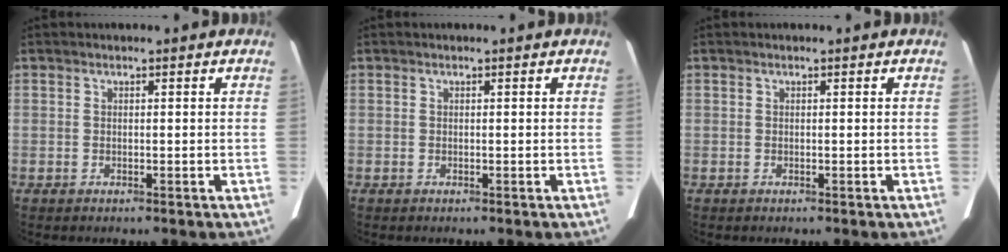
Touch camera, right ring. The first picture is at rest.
{"total": 0.0}
{"total": 0.0}